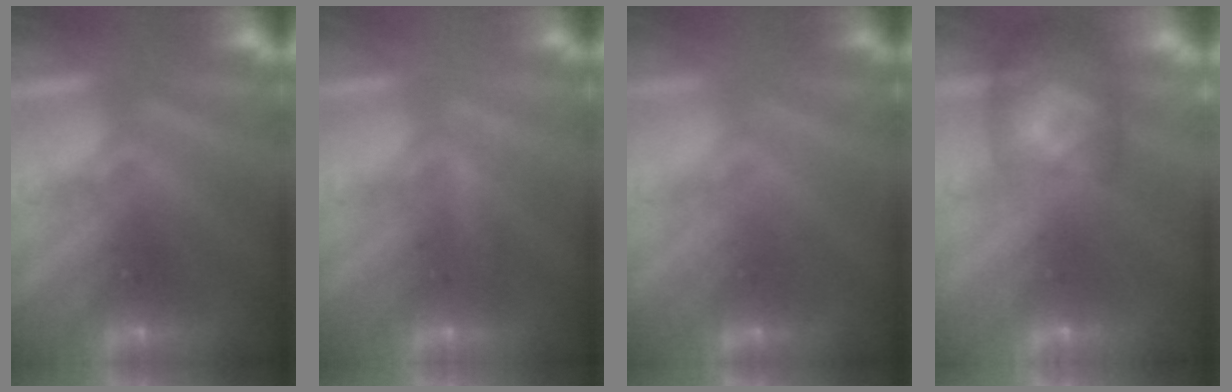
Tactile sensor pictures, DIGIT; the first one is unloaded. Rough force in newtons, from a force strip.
{"total": 3.3}
{"total": 2.2}
{"total": 7.0}